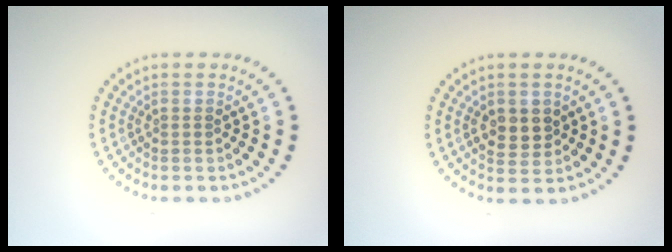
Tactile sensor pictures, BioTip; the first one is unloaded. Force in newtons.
{"total": 2.5, "press": 2.5, "slide": 0.3}